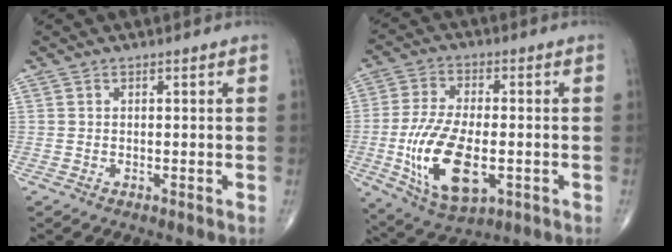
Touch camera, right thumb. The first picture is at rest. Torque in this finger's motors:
{"motor_torque": [0.07, 0.93, 0.98, 0.52, 0.10]}